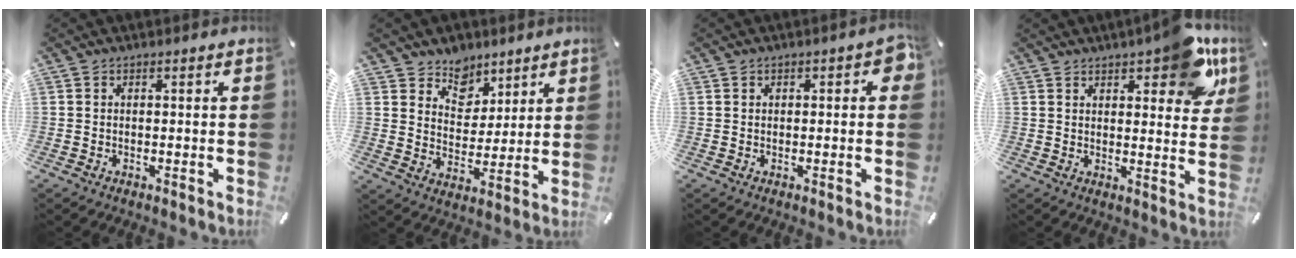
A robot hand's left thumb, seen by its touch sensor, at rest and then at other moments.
{"total": 8.2, "force": [5.6, 6.0, -0.2], "torque": [-0.007, -0.057, 0.106]}
{"total": 2.8, "force": [0.4, 1.6, 2.2], "torque": [-0.026, 0.004, 0.003]}
{"total": 12.9, "force": [7.7, 5.6, 8.7], "torque": [-0.092, -0.046, 0.128]}